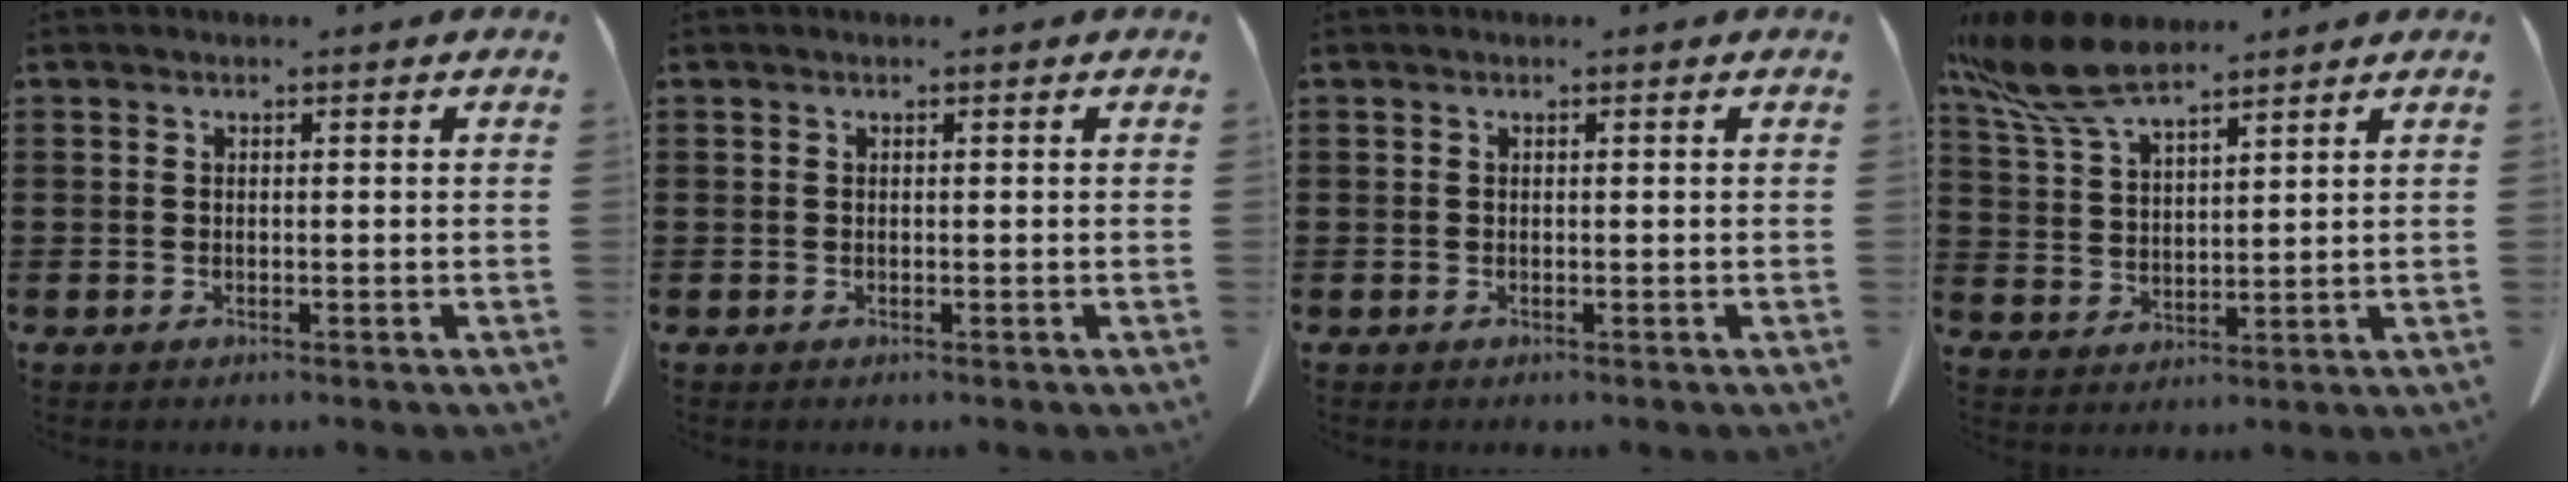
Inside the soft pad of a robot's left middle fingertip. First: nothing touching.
{"total": 0.0}
{"total": 0.0}
{"total": 9.6, "force": [7.2, 2.9, 5.5], "torque": [-0.141, -0.019, 0.134]}